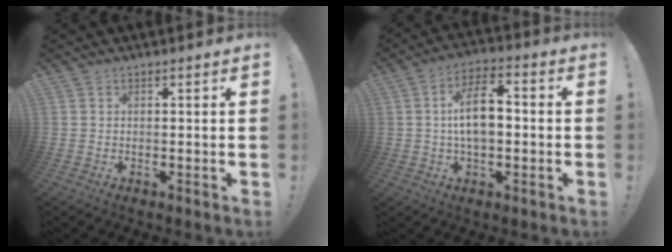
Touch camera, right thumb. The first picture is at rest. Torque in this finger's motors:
{"motor_torque": [0.07, 0.57, 0.09, 0.04, 0.11]}